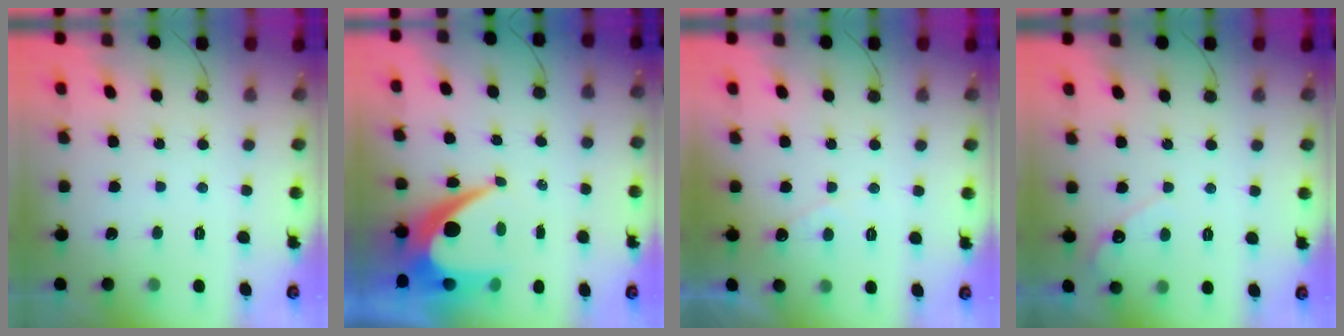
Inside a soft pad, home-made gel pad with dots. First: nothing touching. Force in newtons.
{"total": 11.2, "press": 11.2, "slide": 0.6}
{"total": 4.2, "press": 4.2, "slide": 0.3}
{"total": 3.6, "press": 3.6, "slide": 0.1}